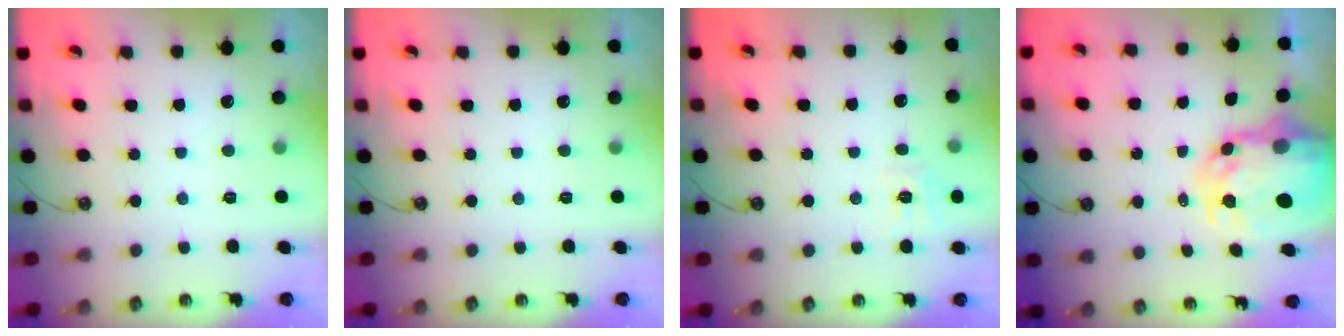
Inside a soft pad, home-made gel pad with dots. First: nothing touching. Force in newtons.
{"total": 0.0}
{"total": 7.8, "press": 7.8, "slide": 0.6}
{"total": 9.7, "press": 9.6, "slide": 0.9}